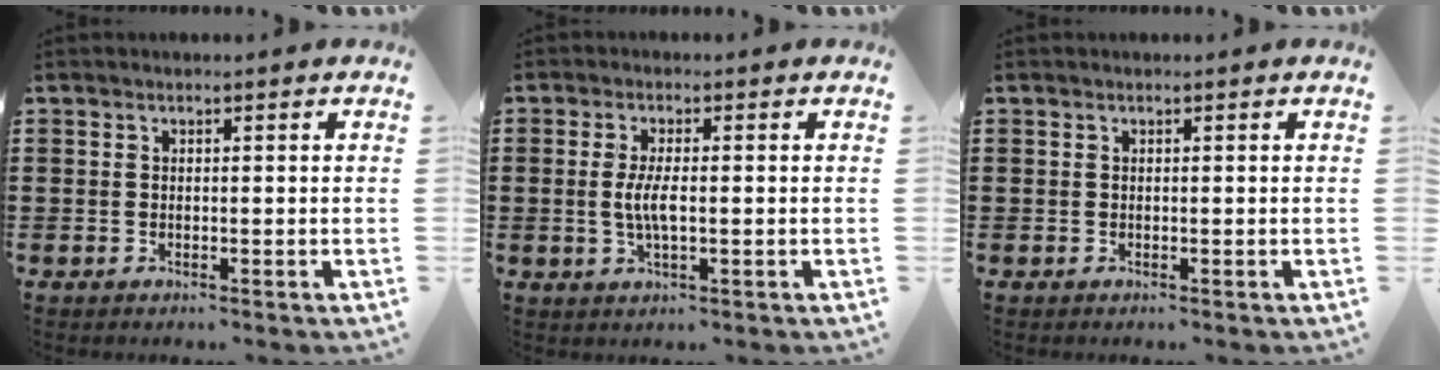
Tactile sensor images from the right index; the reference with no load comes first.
{"total": 4.2, "force": [-0.3, 1.1, 4.1], "torque": [-0.094, -0.008, -0.014]}
{"total": 0.0}